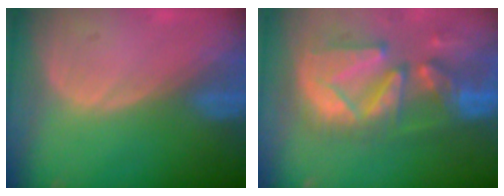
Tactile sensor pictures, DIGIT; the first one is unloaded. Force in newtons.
{"total": 12.7, "press": 11.2, "slide": 6.0}